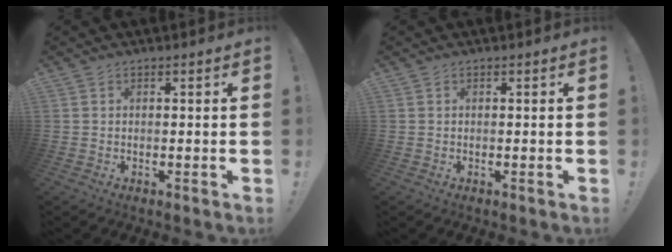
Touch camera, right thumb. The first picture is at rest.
{"total": 0.0}